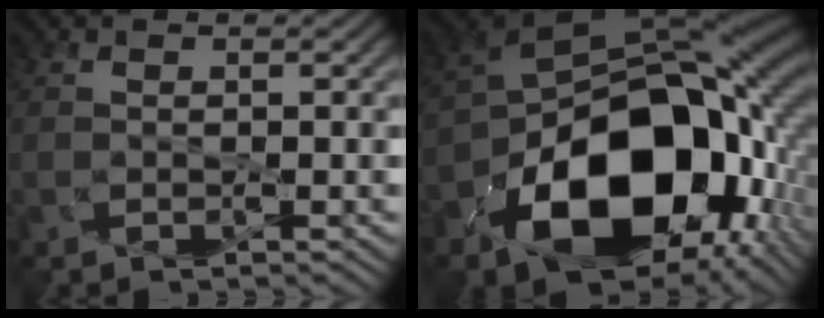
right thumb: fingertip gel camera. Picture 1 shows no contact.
{"total": 19.0, "force": [-6.2, 12.4, 12.9], "torque": [-0.237, -0.044, -0.084]}